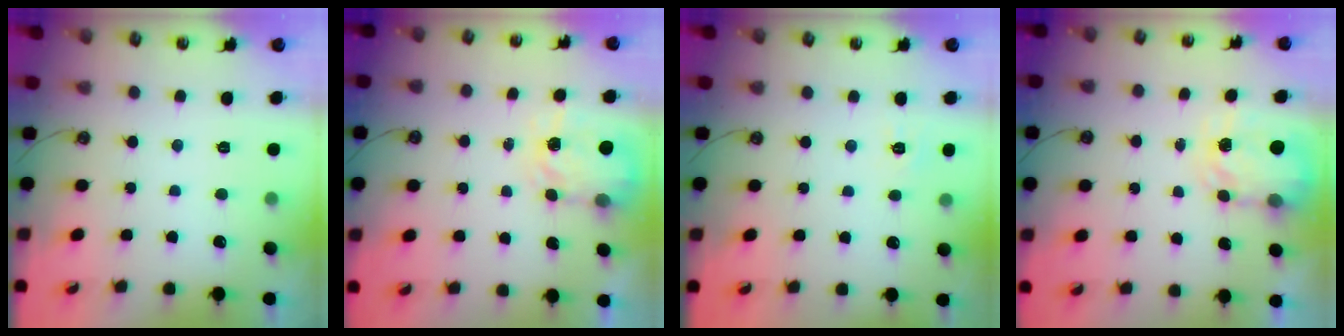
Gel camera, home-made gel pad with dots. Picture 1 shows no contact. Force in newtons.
{"total": 3.6, "press": 3.6, "slide": 0.4}
{"total": 5.0, "press": 5.0, "slide": 0.6}
{"total": 4.3, "press": 4.2, "slide": 0.4}